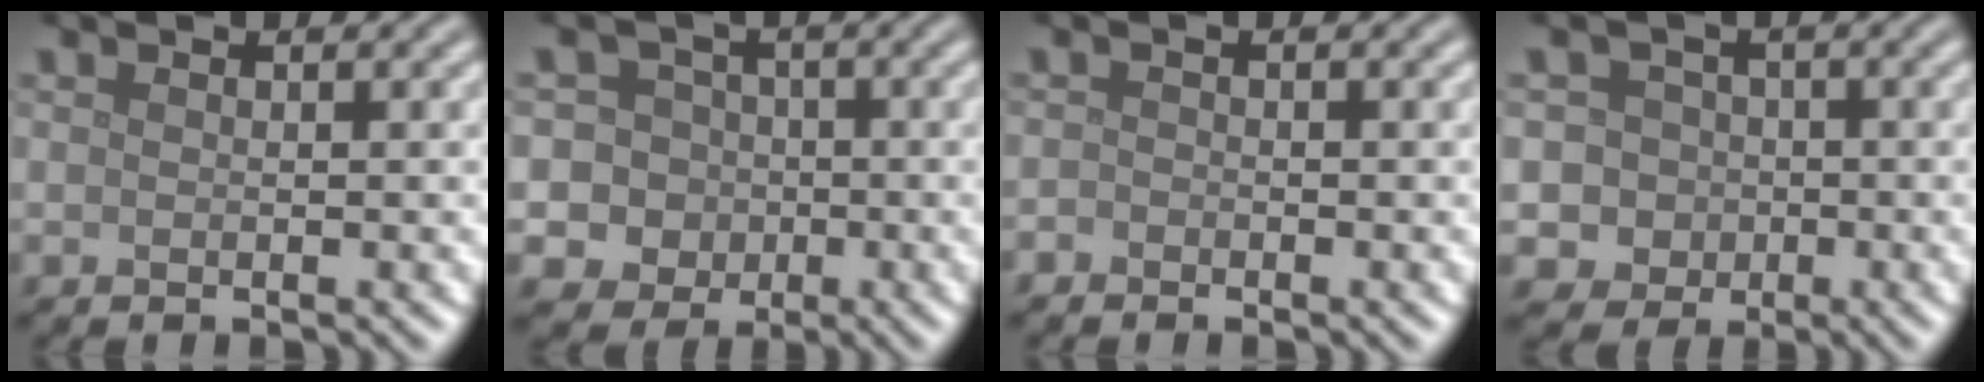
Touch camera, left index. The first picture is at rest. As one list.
[{"total": 7.5, "force": [-1.0, 7.1, 1.9], "torque": [-0.022, 0.016, -0.051]}, {"total": 0.7, "force": [-0.6, 0.3, 0.0], "torque": [0.002, -0.003, -0.012]}, {"total": 4.6, "force": [-0.7, 4.4, 1.0], "torque": [0.008, 0.019, -0.033]}]